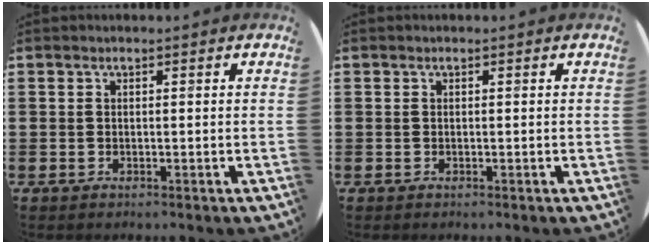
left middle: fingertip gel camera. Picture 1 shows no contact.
{"total": 0.0}